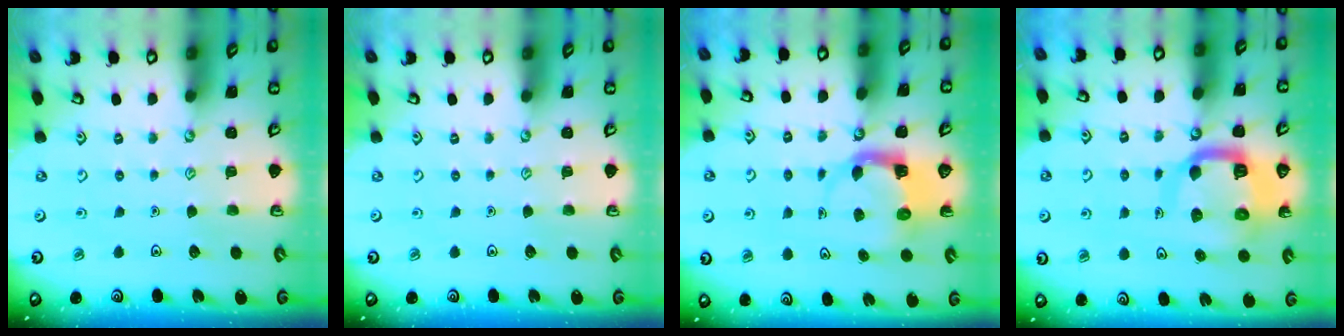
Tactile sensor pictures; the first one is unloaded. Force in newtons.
{"total": 0.0}
{"total": 4.0, "press": 4.0, "slide": 0.2}
{"total": 12.4, "press": 12.3, "slide": 1.5}